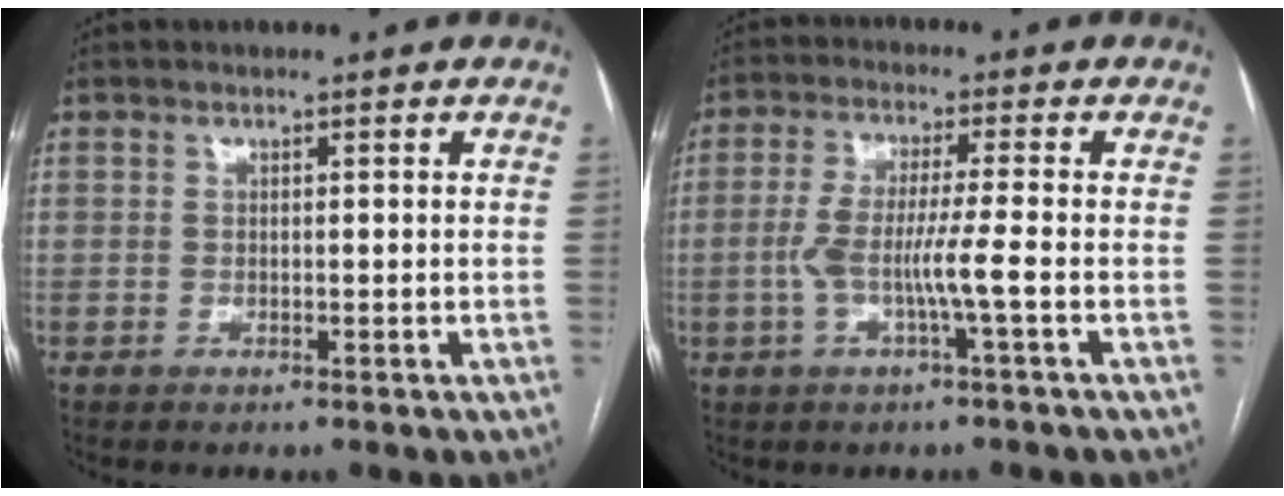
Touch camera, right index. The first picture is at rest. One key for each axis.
{"total": 6.4, "fx": -1.6, "fy": -0.3, "fz": 6.2, "tx": -0.129, "ty": 0.006, "tz": -0.032}